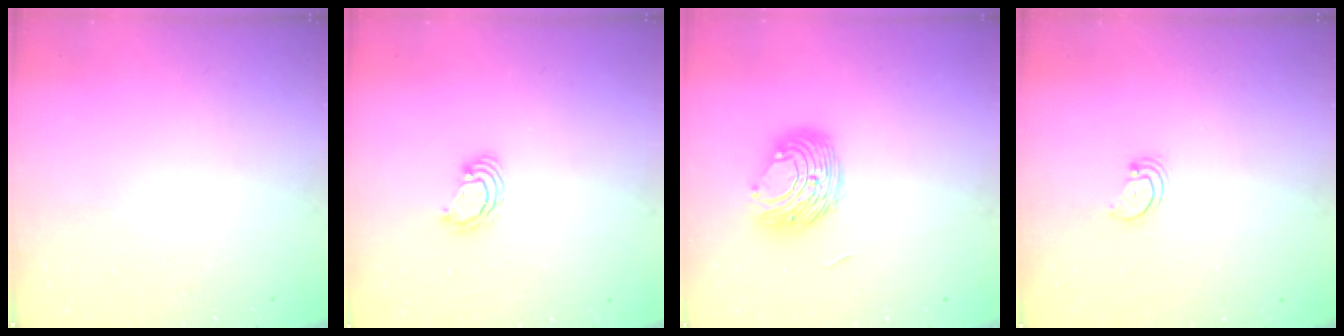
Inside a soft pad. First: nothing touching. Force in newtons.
{"total": 3.8, "press": 3.8, "slide": 0.3}
{"total": 9.4, "press": 9.3, "slide": 1.0}
{"total": 2.2, "press": 2.2, "slide": 0.2}